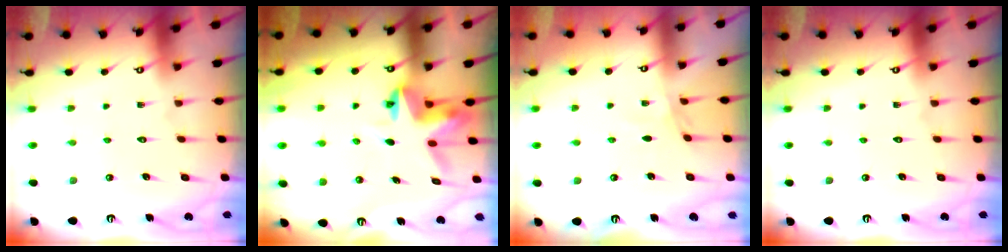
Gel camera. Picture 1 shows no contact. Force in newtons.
{"total": 4.7, "press": 4.7, "slide": 0.2}
{"total": 1.9, "press": 1.9, "slide": 0.5}
{"total": 0.0}